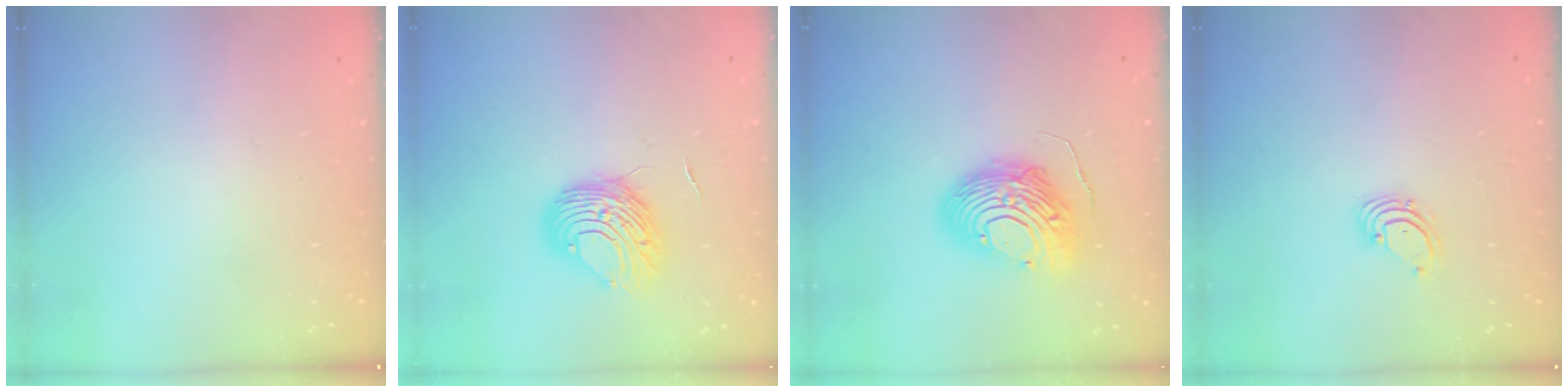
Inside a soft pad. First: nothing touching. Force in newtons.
{"total": 9.2, "press": 9.2, "slide": 1.1}
{"total": 13.8, "press": 13.7, "slide": 1.3}
{"total": 1.6, "press": 1.6, "slide": 0.1}